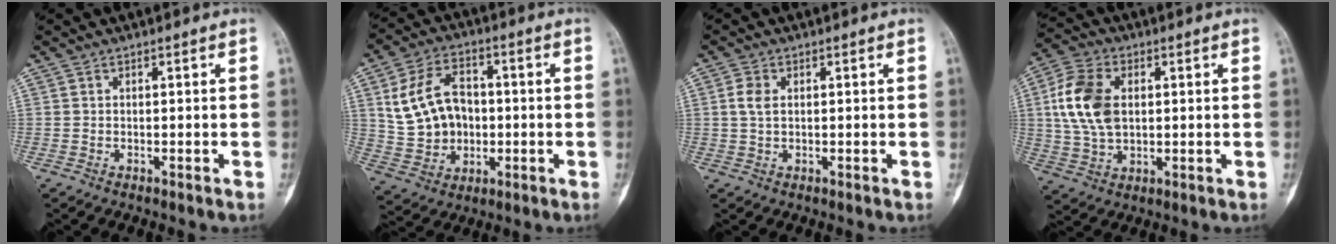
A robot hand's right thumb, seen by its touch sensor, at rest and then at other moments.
{"total": 13.5, "force": [1.2, 10.4, 8.6], "torque": [-0.130, 0.016, 0.030]}
{"total": 2.9, "force": [0.5, 2.0, 2.1], "torque": [-0.047, 0.005, 0.010]}
{"total": 12.3, "force": [1.9, 8.1, 9.1], "torque": [-0.182, 0.007, 0.036]}